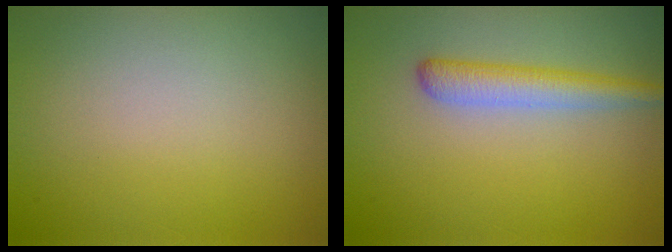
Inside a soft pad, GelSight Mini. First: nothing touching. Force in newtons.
{"total": 2.9, "press": 2.9, "slide": 0.1}